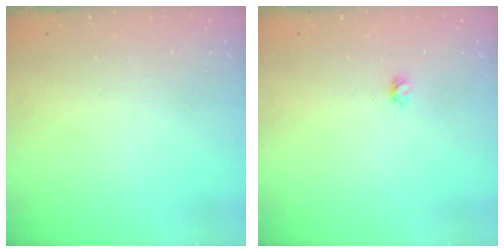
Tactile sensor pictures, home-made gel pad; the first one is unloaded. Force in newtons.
{"total": 2.9, "press": 2.9, "slide": 0.3}